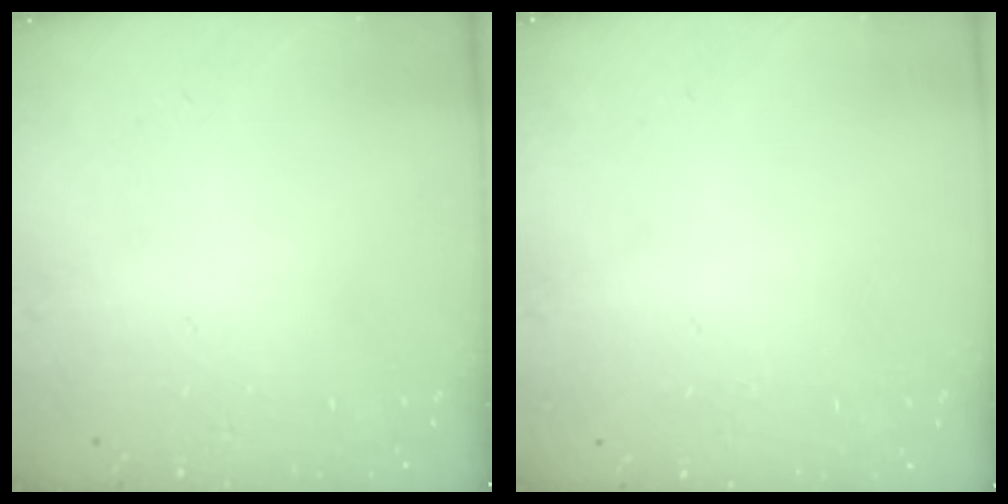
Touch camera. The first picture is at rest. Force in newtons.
{"total": 0.0}